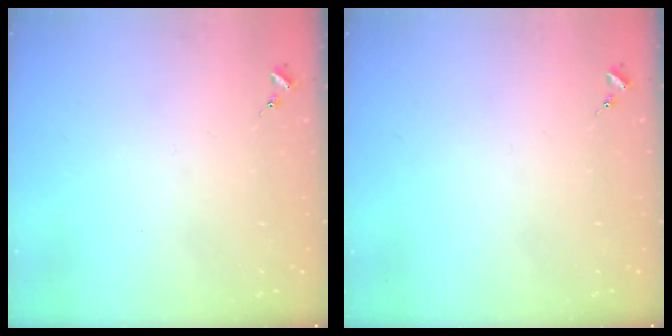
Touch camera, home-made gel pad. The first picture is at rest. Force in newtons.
{"total": 0.0}